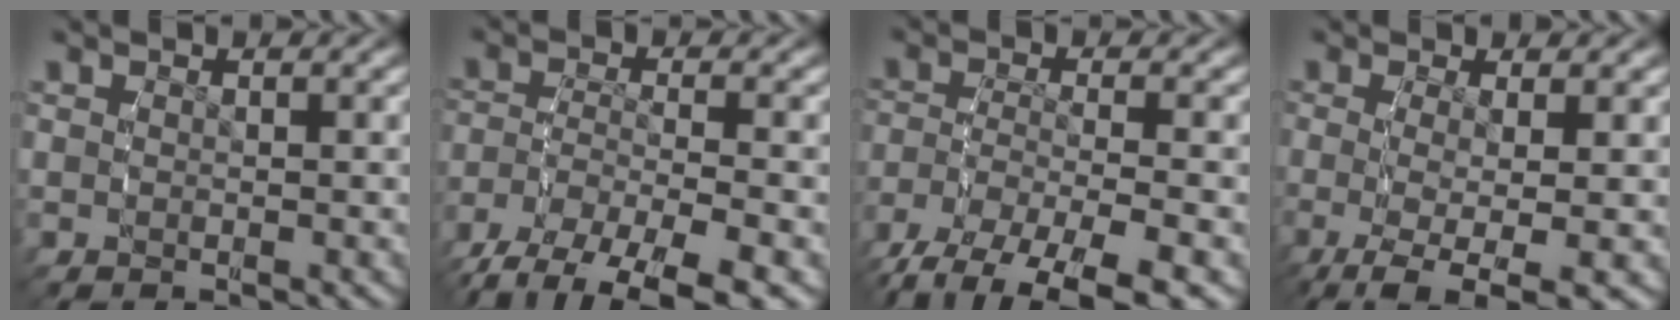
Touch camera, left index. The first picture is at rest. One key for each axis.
{"total": 8.9, "fx": -6.1, "fy": 3.6, "fz": 5.4, "tx": -0.094, "ty": -0.033, "tz": -0.072}
{"total": 8.6, "fx": -6.2, "fy": 2.8, "fz": 5.2, "tx": -0.088, "ty": -0.046, "tz": -0.064}
{"total": 8.2, "fx": -5.4, "fy": 2.5, "fz": 5.6, "tx": -0.114, "ty": -0.054, "tz": -0.055}